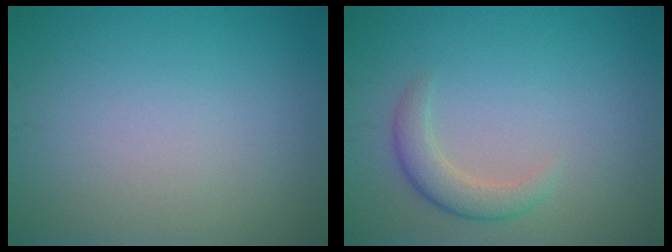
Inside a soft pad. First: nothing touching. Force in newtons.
{"total": 2.5, "press": 2.5, "slide": 0.1}